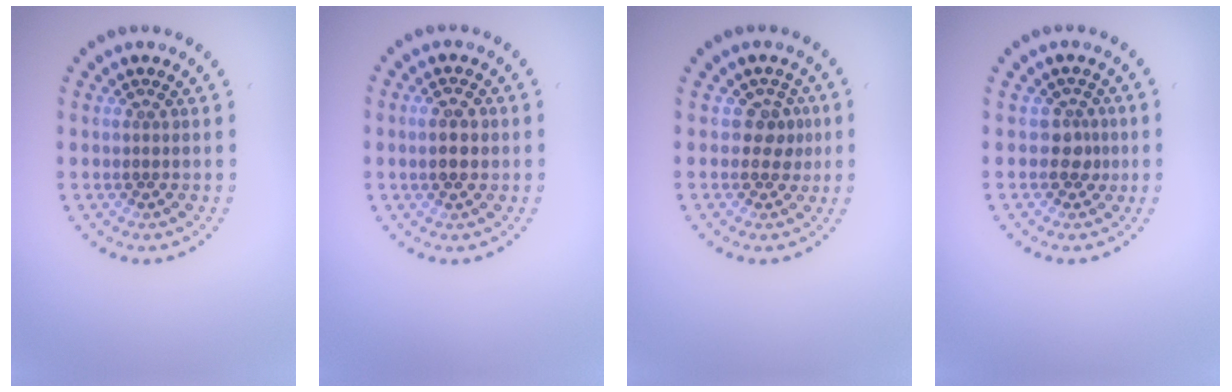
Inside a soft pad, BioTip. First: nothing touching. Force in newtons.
{"total": 2.7, "press": 2.7, "slide": 0.2}
{"total": 1.9, "press": 1.6, "slide": 1.1}
{"total": 1.6, "press": 1.3, "slide": 1.0}